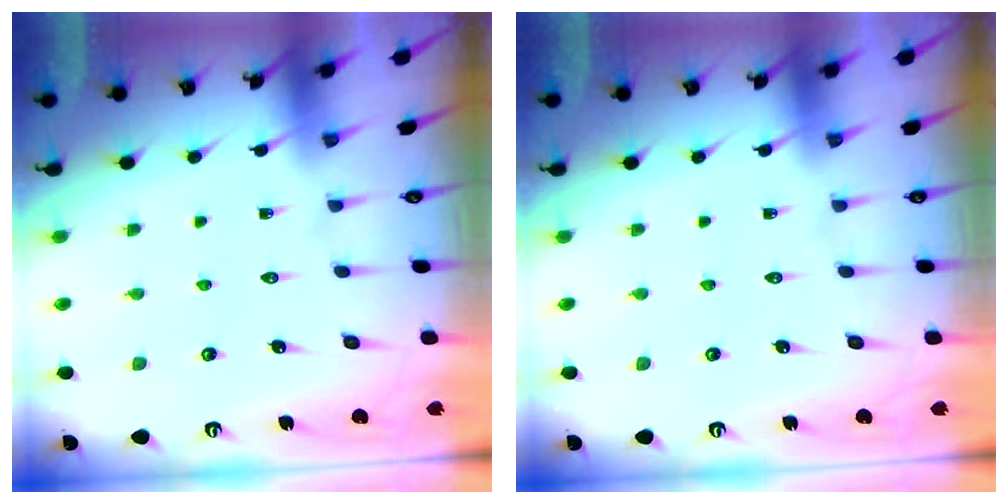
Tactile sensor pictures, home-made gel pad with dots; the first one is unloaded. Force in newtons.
{"total": 0.0}